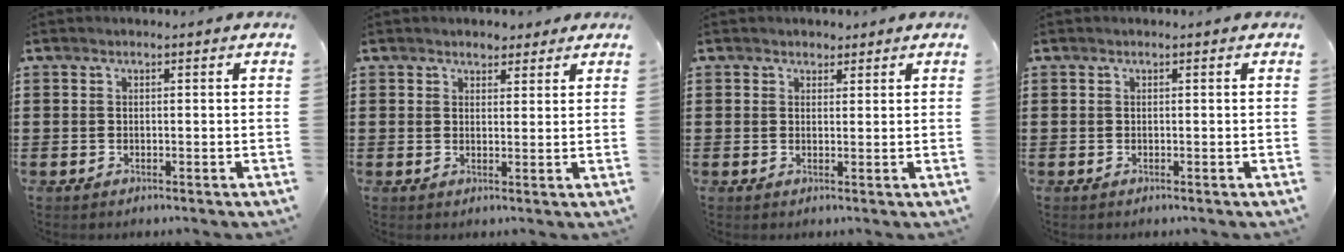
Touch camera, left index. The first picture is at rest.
{"total": 2.3, "force": [2.0, 1.1, 0.4], "torque": [-0.013, 0.007, 0.037]}
{"total": 1.3, "force": [1.1, 0.8, 0.0], "torque": [-0.005, 0.007, 0.020]}
{"total": 0.0}